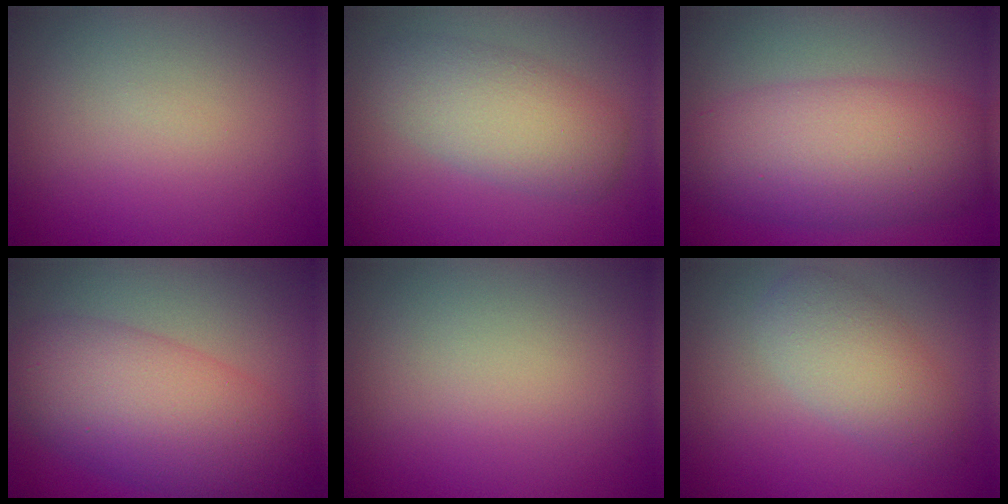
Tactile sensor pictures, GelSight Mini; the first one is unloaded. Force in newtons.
{"total": 4.8, "press": 4.8, "slide": 0.1}
{"total": 8.1, "press": 8.1, "slide": 0.3}
{"total": 8.3, "press": 8.3, "slide": 0.3}
{"total": 0.0}
{"total": 3.7, "press": 3.7, "slide": 0.2}